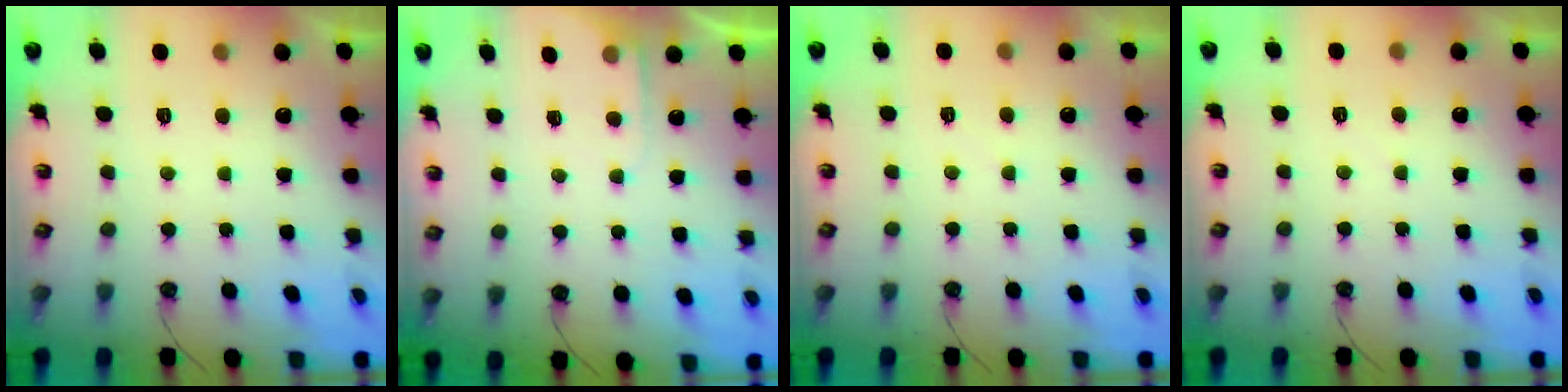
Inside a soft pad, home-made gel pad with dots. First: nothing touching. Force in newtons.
{"total": 4.5, "press": 4.4, "slide": 0.6}
{"total": 3.5, "press": 3.5, "slide": 0.5}
{"total": 1.2, "press": 1.2, "slide": 0.3}